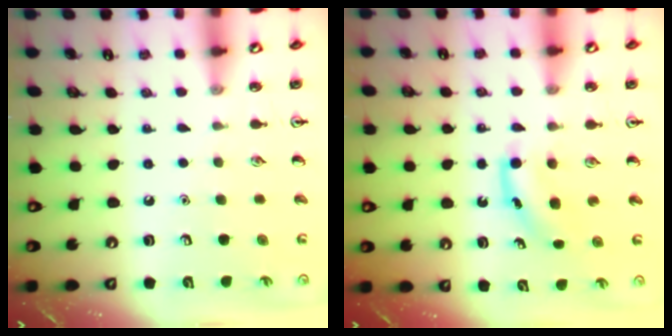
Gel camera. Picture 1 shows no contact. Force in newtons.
{"total": 4.2, "press": 3.9, "slide": 1.3}